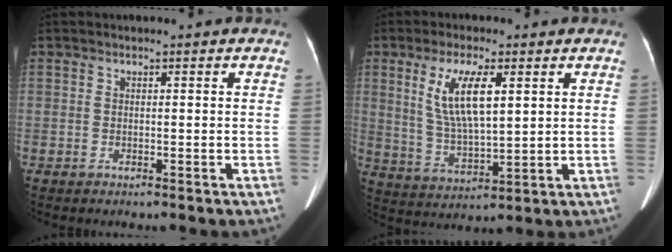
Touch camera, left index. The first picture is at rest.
{"total": 9.0, "force": [3.0, 2.3, 8.1], "torque": [-0.166, -0.005, 0.064]}